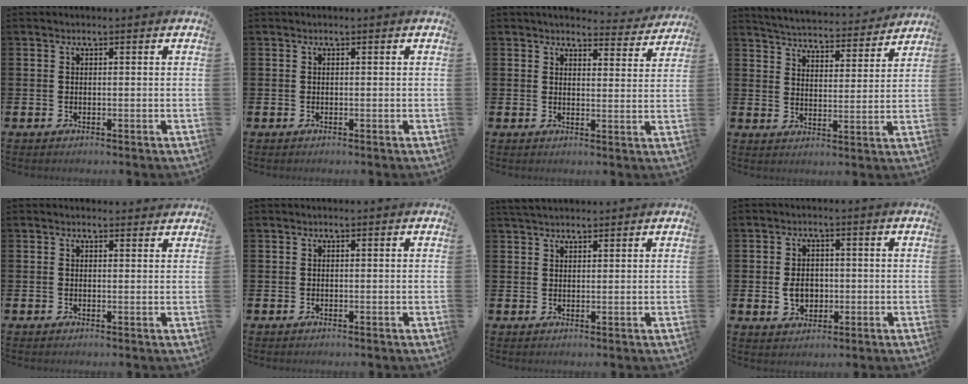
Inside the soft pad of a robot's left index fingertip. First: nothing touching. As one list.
[{"total": 0.0}, {"total": 3.9, "force": [3.8, 0.9, 0.5], "torque": [-0.009, -0.027, 0.064]}, {"total": 5.0, "force": [4.9, 0.6, 0.2], "torque": [-0.030, -0.040, 0.084]}, {"total": 0.9, "force": [0.8, 0.3, 0.1], "torque": [0.007, 0.001, 0.013]}, {"total": 0.0}, {"total": 2.6, "force": [2.5, 0.7, 0.5], "torque": [-0.004, -0.008, 0.044]}, {"total": 3.8, "force": [-0.4, 2.9, 2.3], "torque": [-0.027, 0.000, -0.015]}]